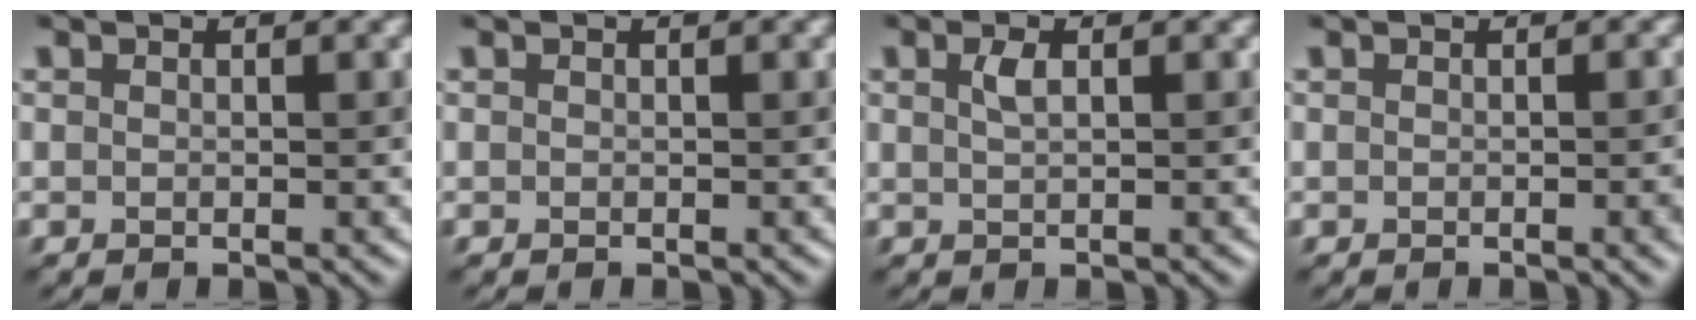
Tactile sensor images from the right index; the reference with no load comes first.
{"total": 0.0}
{"total": 1.4, "force": [0.6, 0.4, 1.2], "torque": [-0.025, 0.003, 0.011]}
{"total": 2.1, "force": [-0.3, 0.5, 2.1], "torque": [-0.019, 0.000, -0.004]}